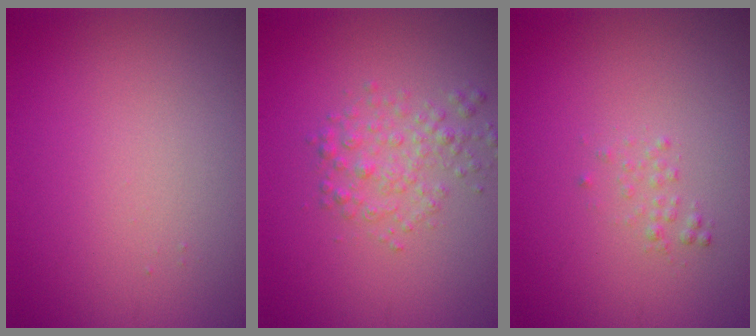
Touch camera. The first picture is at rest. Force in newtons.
{"total": 2.4, "press": 2.4, "slide": 0.1}
{"total": 0.7, "press": 0.7, "slide": 0.1}